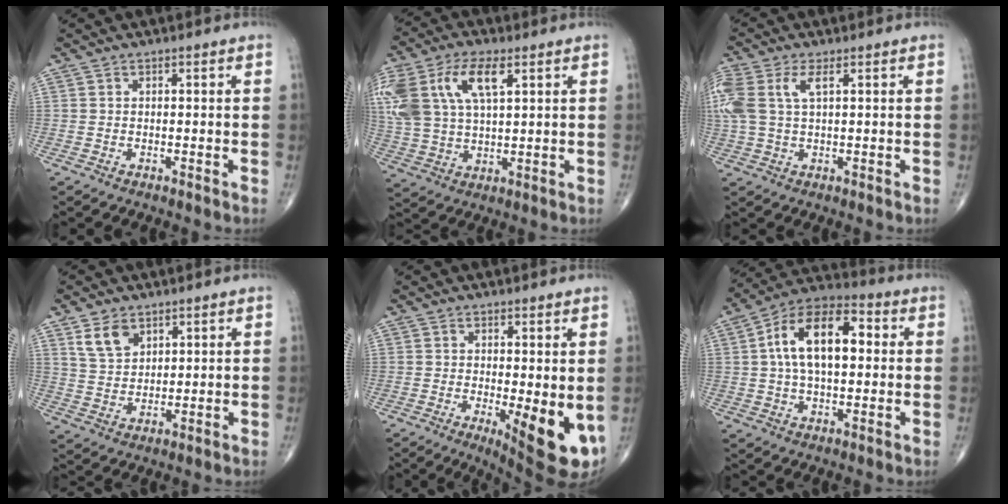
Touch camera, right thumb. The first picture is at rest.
{"total": 18.6, "force": [6.8, 9.5, 14.4], "torque": [-0.337, 0.014, 0.132]}
{"total": 10.4, "force": [3.0, 5.1, 8.5], "torque": [-0.235, 0.019, 0.064]}
{"total": 5.8, "force": [3.4, 3.6, 3.0], "torque": [-0.043, -0.018, 0.071]}
{"total": 10.8, "force": [-2.0, 3.4, 10.0], "torque": [-0.131, -0.024, -0.017]}
{"total": 15.6, "force": [2.2, 8.4, 13.0], "torque": [-0.214, 0.030, 0.030]}